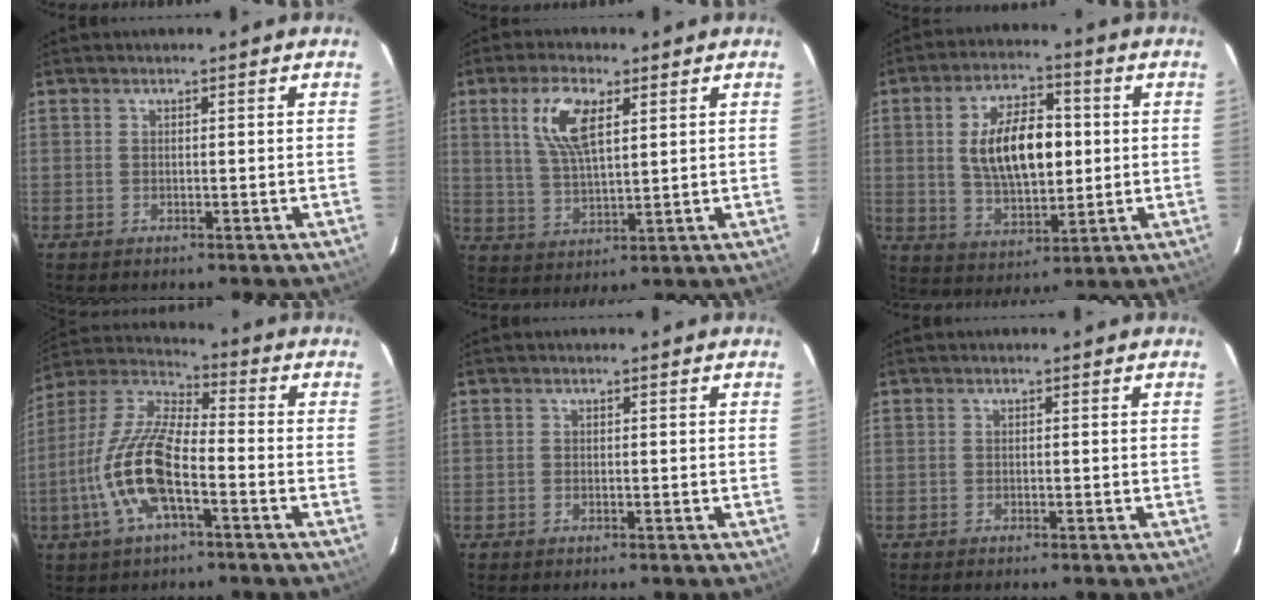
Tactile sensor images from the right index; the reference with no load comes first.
{"total": 9.1, "force": [3.8, 3.4, 7.5], "torque": [-0.149, 0.008, 0.079]}
{"total": 14.1, "force": [1.4, 7.0, 12.2], "torque": [-0.213, 0.013, 0.035]}
{"total": 14.7, "force": [-5.3, 4.7, 12.9], "torque": [-0.270, -0.003, -0.107]}
{"total": 0.0}
{"total": 0.5, "force": [-0.5, 0.0, 0.2], "torque": [-0.003, 0.000, -0.009]}